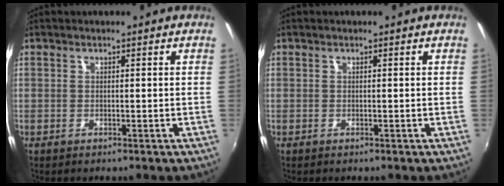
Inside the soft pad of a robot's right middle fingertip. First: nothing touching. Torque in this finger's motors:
{"motor_torque": [0.52, -0.50, 0.04, 0.00]}